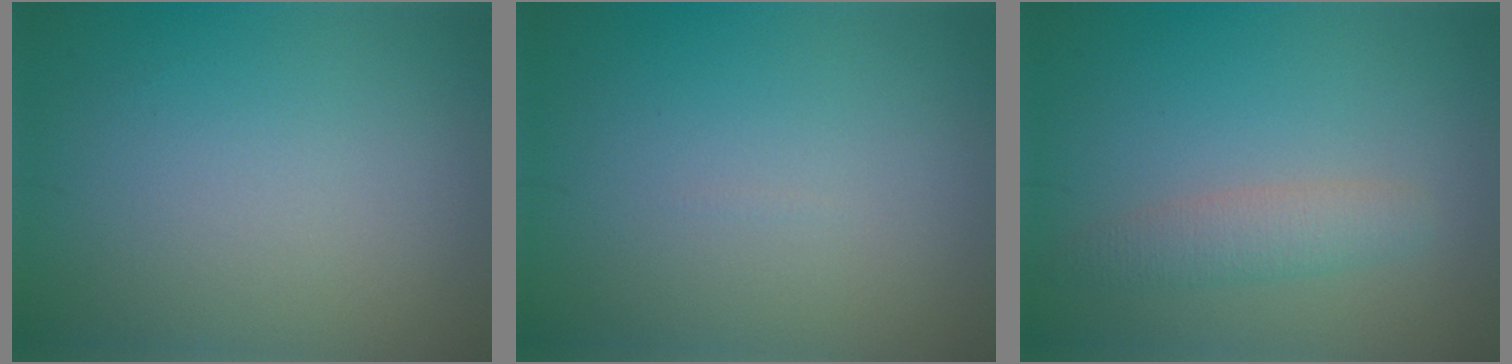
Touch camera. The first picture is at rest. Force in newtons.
{"total": 0.0}
{"total": 2.4, "press": 2.4, "slide": 0.2}